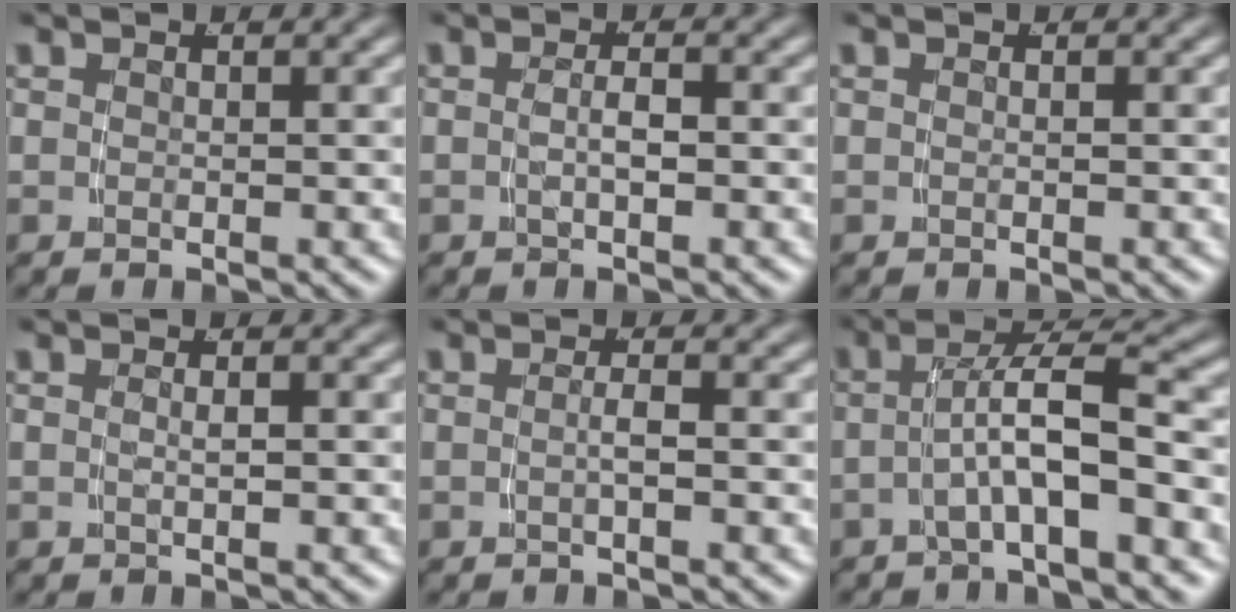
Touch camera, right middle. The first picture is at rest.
{"total": 1.4, "force": [-0.7, -0.2, 1.2], "torque": [-0.020, -0.001, -0.008]}
{"total": 0.0}
{"total": 0.9, "force": [-0.3, -0.6, 0.5], "torque": [-0.010, -0.003, 0.000]}
{"total": 1.2, "force": [-0.7, -0.4, 0.9], "torque": [-0.018, -0.001, -0.011]}
{"total": 4.6, "force": [-1.8, 0.9, 4.1], "torque": [-0.072, 0.004, -0.028]}